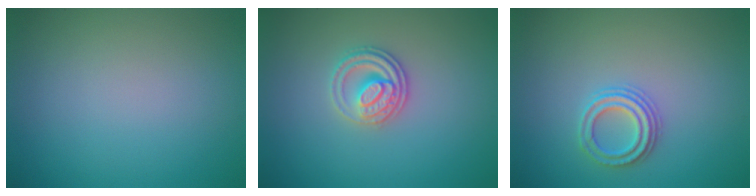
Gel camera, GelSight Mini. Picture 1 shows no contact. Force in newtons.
{"total": 2.7, "press": 2.5, "slide": 0.9}
{"total": 2.3, "press": 2.2, "slide": 0.6}